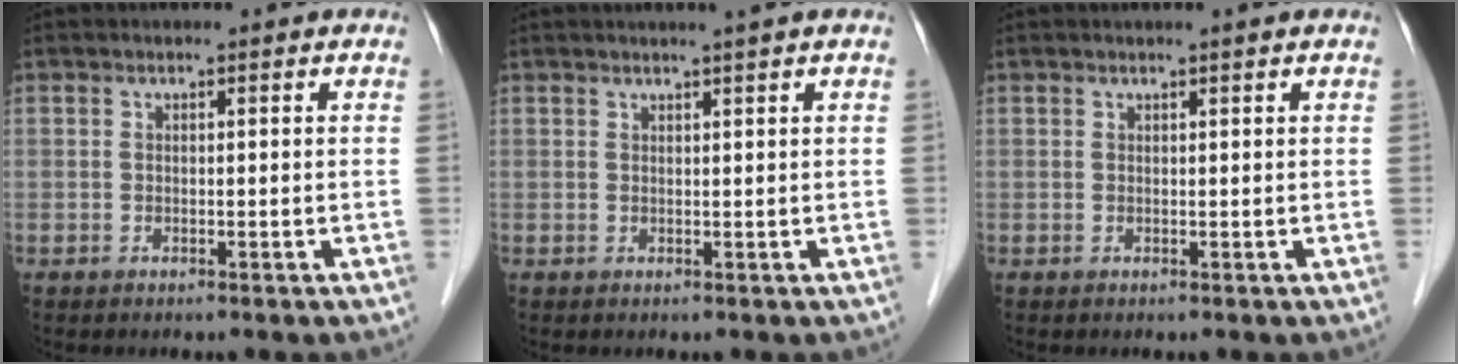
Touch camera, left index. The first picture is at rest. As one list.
[{"total": 1.7, "force": [1.3, -0.5, 1.0], "torque": [-0.015, 0.000, 0.025]}, {"total": 0.5, "force": [0.3, -0.1, 0.3], "torque": [-0.013, -0.004, 0.012]}]